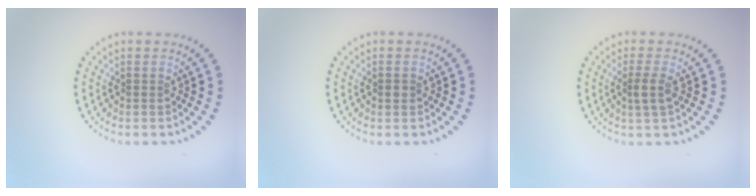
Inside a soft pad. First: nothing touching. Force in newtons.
{"total": 0.8, "press": 0.8, "slide": 0.1}
{"total": 1.7, "press": 1.4, "slide": 1.1}